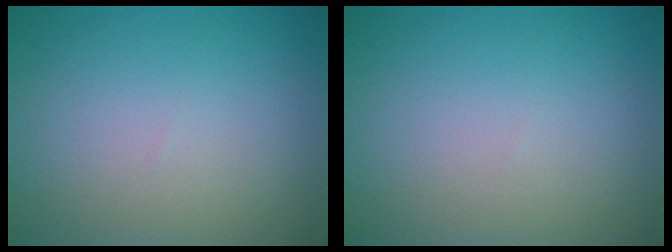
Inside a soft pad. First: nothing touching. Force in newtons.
{"total": 0.0}